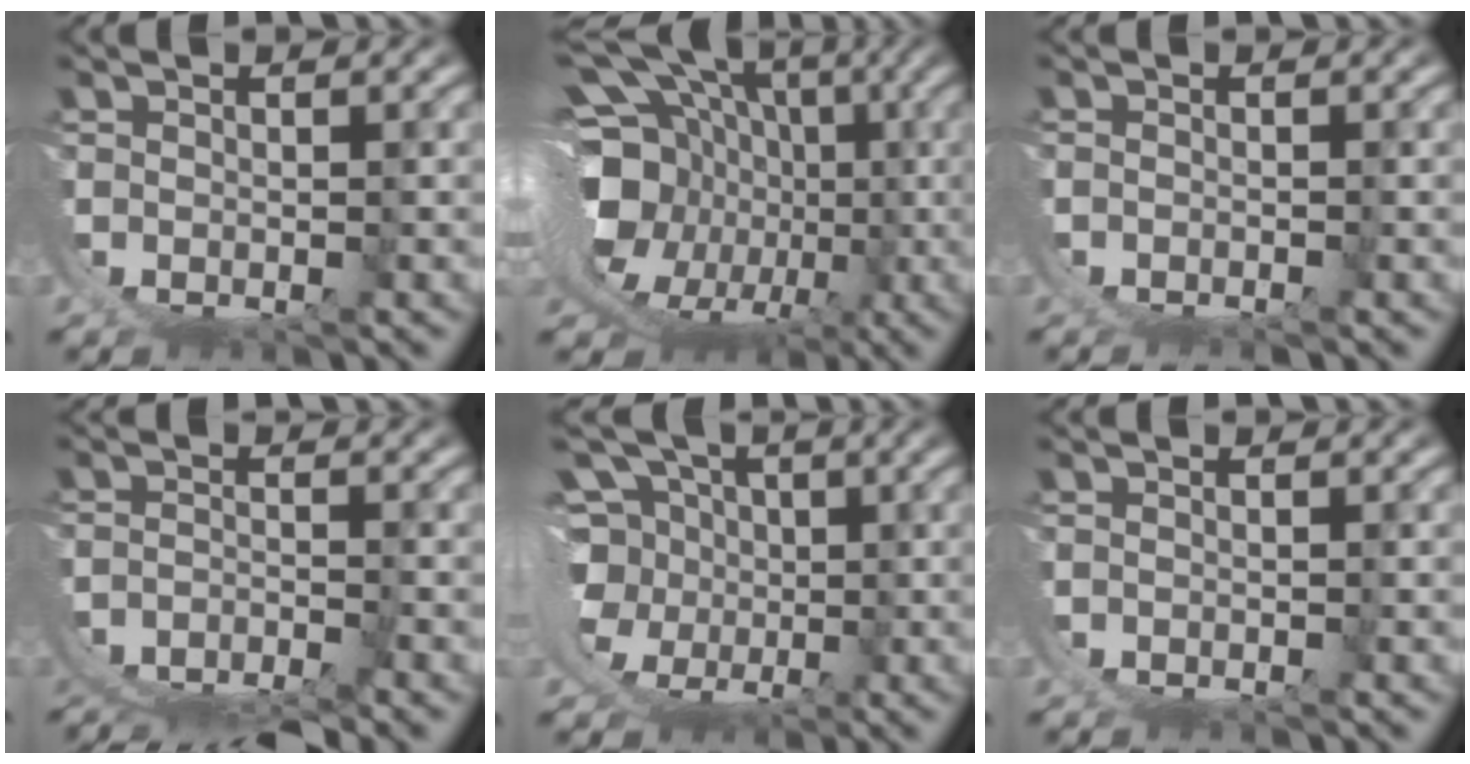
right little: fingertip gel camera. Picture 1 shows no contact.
{"total": 18.5, "force": [0.8, 14.0, 12.0], "torque": [-0.219, -0.032, 0.012]}
{"total": 2.6, "force": [-2.4, 0.7, 0.8], "torque": [-0.017, -0.009, -0.033]}
{"total": 7.1, "force": [-5.2, 3.2, 3.6], "torque": [-0.067, -0.031, -0.073]}
{"total": 10.9, "force": [0.6, 9.1, 6.0], "torque": [-0.117, -0.038, 0.011]}
{"total": 1.3, "force": [-1.3, -0.2, 0.2], "torque": [0.001, -0.002, -0.019]}